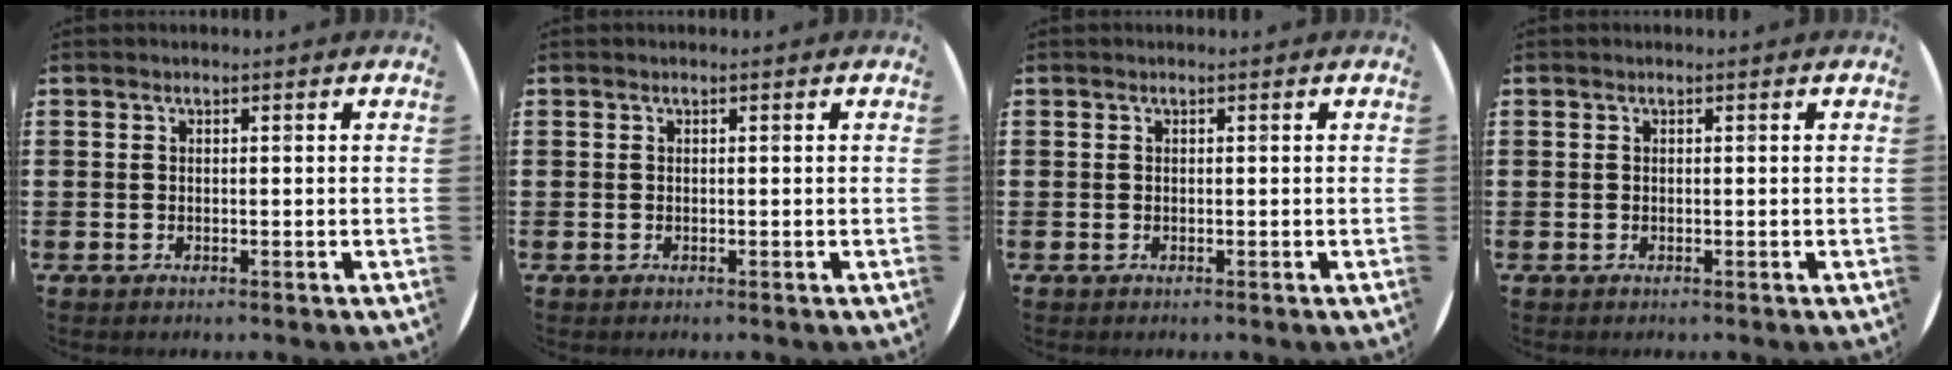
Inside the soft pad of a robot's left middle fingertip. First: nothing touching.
{"total": 0.0}
{"total": 0.0}
{"total": 0.0}